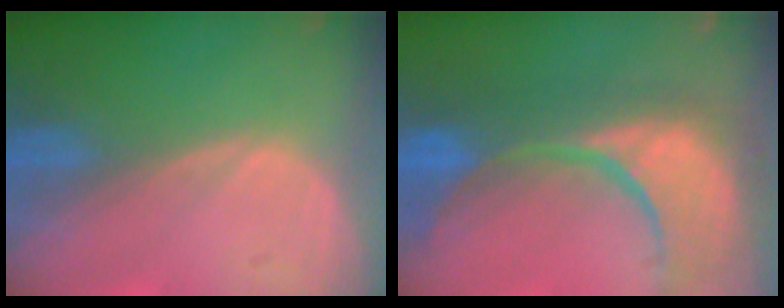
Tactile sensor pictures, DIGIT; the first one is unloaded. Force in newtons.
{"total": 13.2, "press": 11.6, "slide": 6.2}